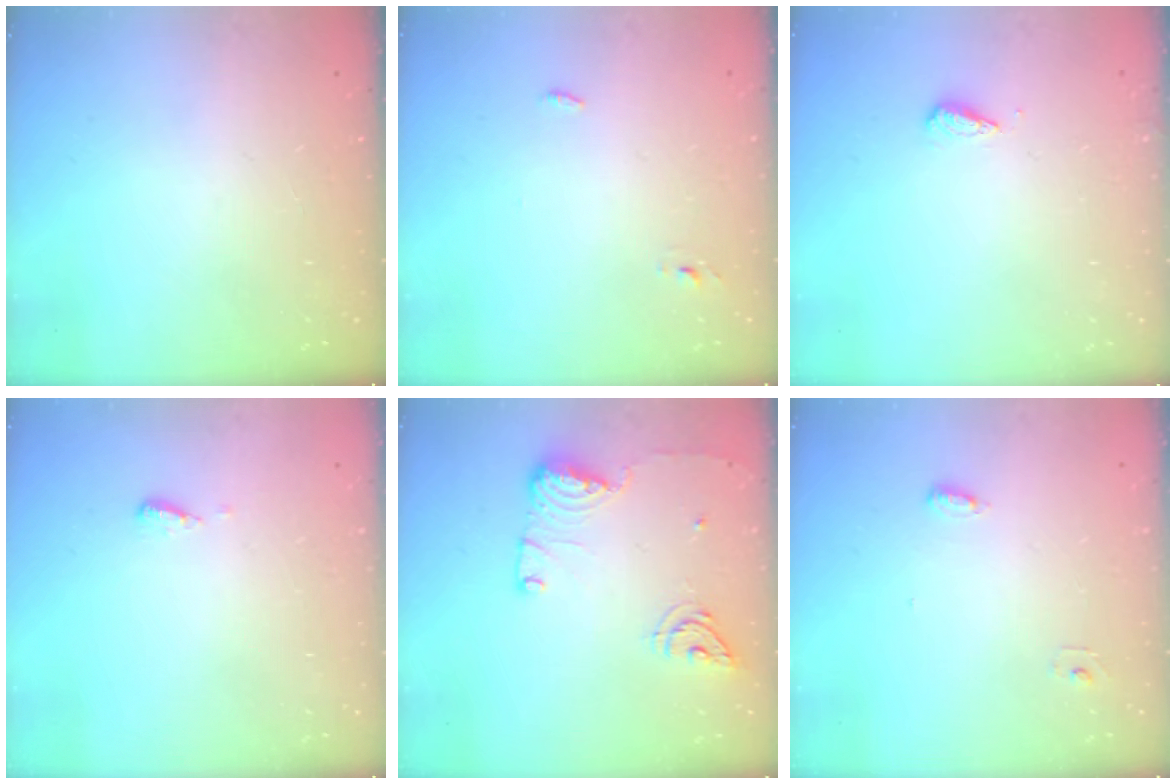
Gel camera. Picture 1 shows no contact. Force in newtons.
{"total": 2.8, "press": 2.6, "slide": 0.9}
{"total": 3.0, "press": 3.0, "slide": 0.1}
{"total": 4.7, "press": 4.7, "slide": 0.6}
{"total": 14.0, "press": 13.8, "slide": 2.7}
{"total": 4.5, "press": 4.3, "slide": 1.2}